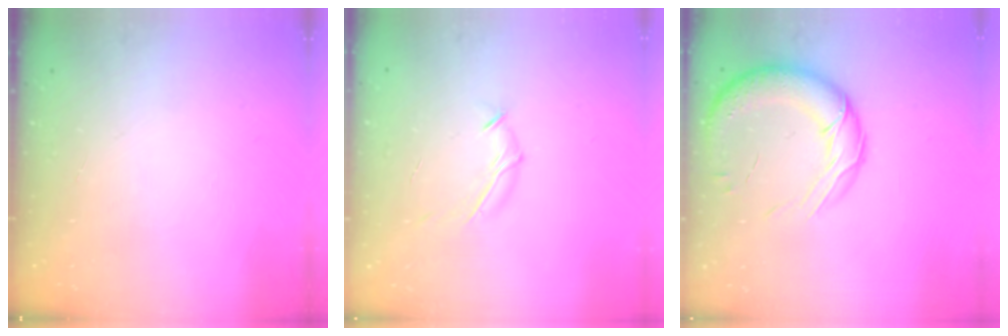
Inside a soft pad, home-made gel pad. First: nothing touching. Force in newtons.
{"total": 6.7, "press": 6.6, "slide": 1.2}
{"total": 16.4, "press": 15.8, "slide": 4.5}